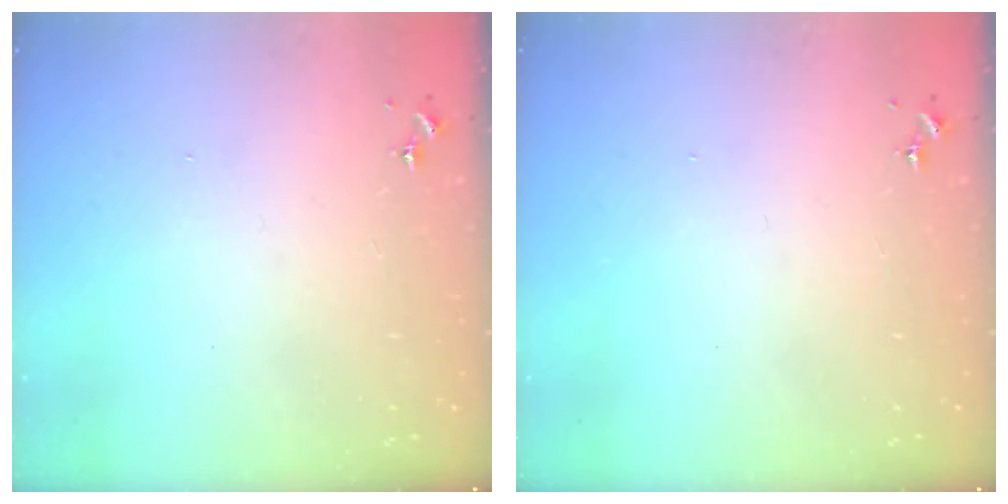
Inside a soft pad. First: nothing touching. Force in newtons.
{"total": 0.0}